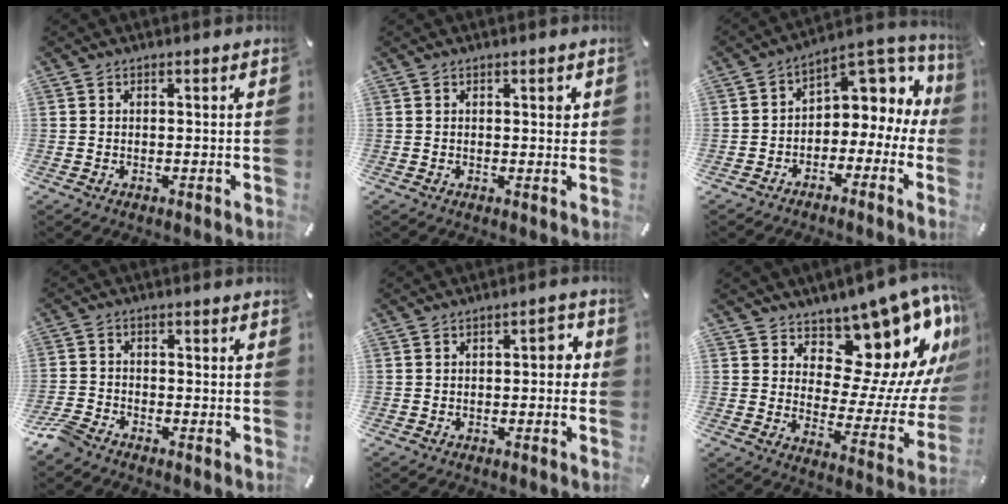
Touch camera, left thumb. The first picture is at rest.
{"total": 1.7, "force": [0.6, 0.8, 1.4], "torque": [-0.004, -0.006, 0.005]}
{"total": 7.3, "force": [2.6, 5.5, 4.0], "torque": [-0.049, -0.032, 0.045]}
{"total": 4.4, "force": [-3.7, 1.8, 1.6], "torque": [-0.056, 0.009, -0.078]}
{"total": 3.8, "force": [-0.7, 2.0, 3.2], "torque": [-0.044, 0.009, -0.021]}
{"total": 13.8, "force": [9.2, 7.7, 6.7], "torque": [-0.068, -0.111, 0.151]}